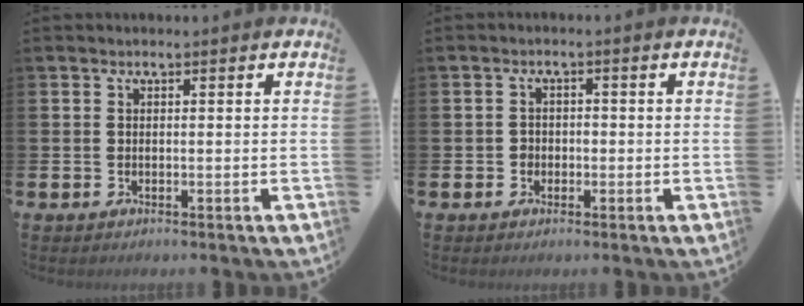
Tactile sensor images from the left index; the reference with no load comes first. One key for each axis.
{"total": 1.5, "fx": -0.6, "fy": 1.3, "fz": 0.4, "tx": -0.009, "ty": 0.004, "tz": -0.016}